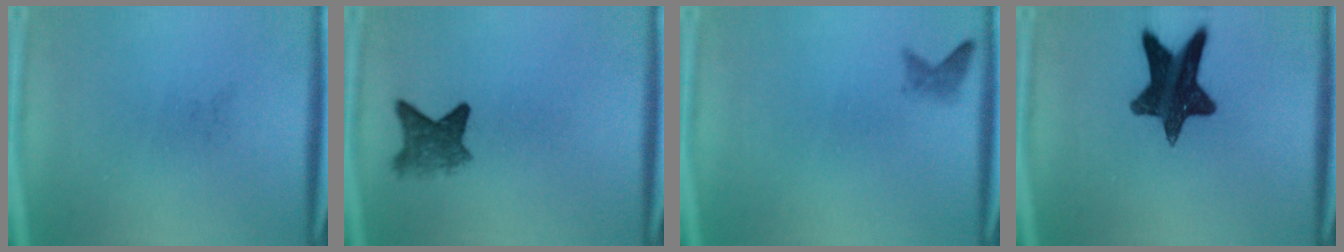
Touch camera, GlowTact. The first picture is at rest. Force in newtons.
{"total": 4.5}
{"total": 1.3}
{"total": 14.2}